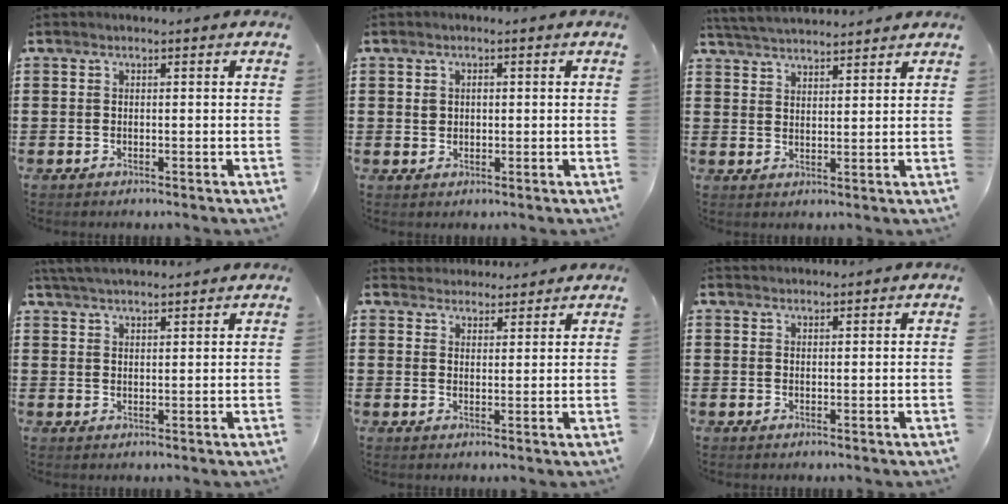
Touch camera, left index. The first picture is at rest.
{"total": 1.3, "force": [0.4, 1.0, 0.7], "torque": [-0.017, 0.007, 0.007]}
{"total": 3.8, "force": [3.8, 0.0, 0.3], "torque": [-0.020, -0.014, 0.068]}
{"total": 3.6, "force": [3.5, 0.1, 1.0], "torque": [-0.029, -0.005, 0.066]}
{"total": 2.9, "force": [2.8, 0.8, -0.4], "torque": [-0.002, -0.005, 0.054]}
{"total": 1.3, "force": [1.3, 0.2, 0.0], "torque": [-0.003, -0.001, 0.026]}